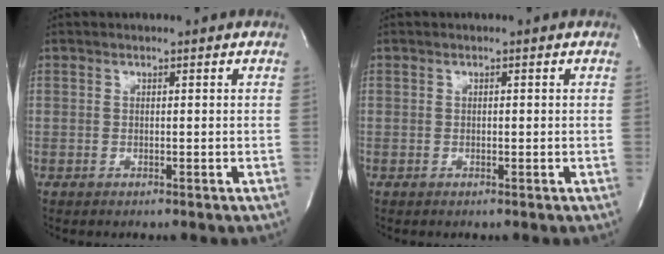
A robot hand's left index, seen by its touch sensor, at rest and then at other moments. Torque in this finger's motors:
{"motor_torque": [-0.15, 0.21, -0.06, -0.01]}